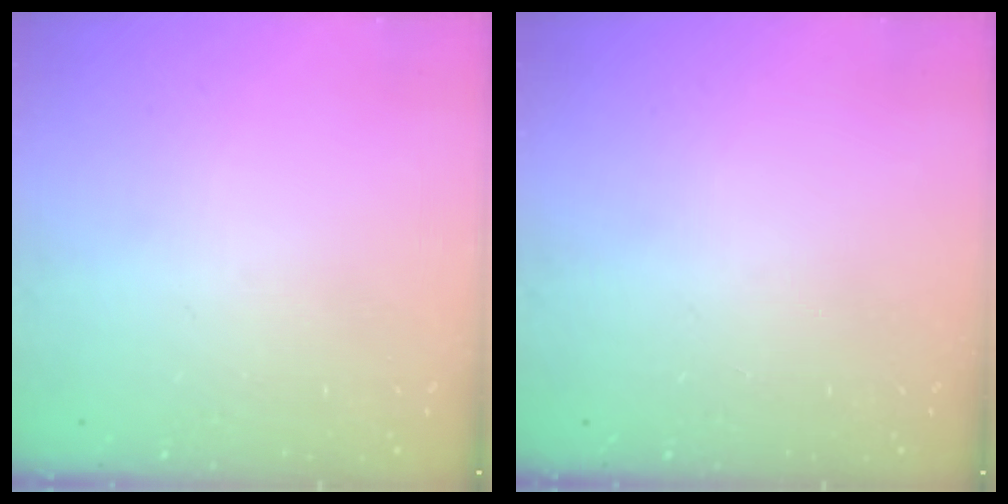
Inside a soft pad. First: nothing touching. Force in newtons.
{"total": 0.0}